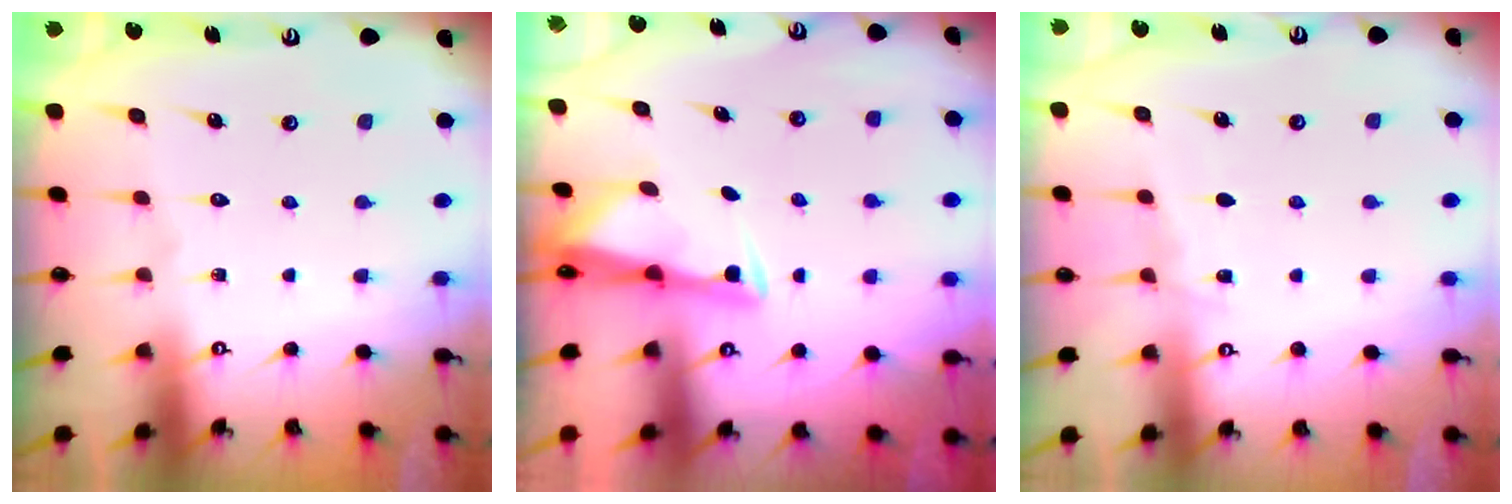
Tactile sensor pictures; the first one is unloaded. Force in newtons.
{"total": 2.9, "press": 2.9, "slide": 0.4}
{"total": 3.5, "press": 3.5, "slide": 0.5}